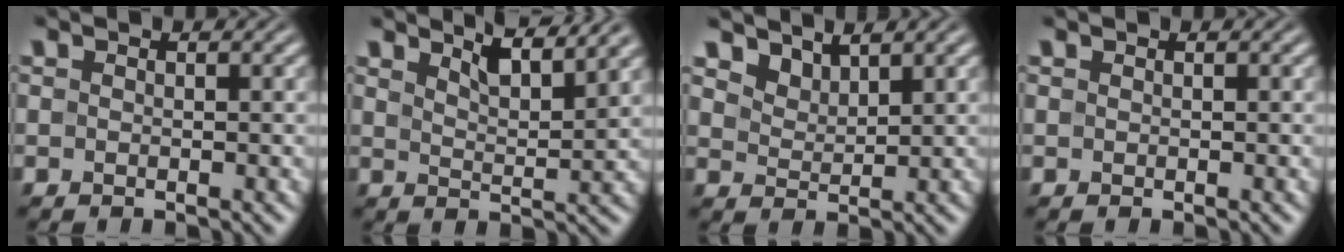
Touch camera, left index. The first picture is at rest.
{"total": 3.5, "force": [2.8, 0.5, 2.0], "torque": [-0.037, 0.002, 0.048]}
{"total": 2.2, "force": [1.9, 0.8, 0.7], "torque": [-0.024, -0.010, 0.046]}
{"total": 0.0}